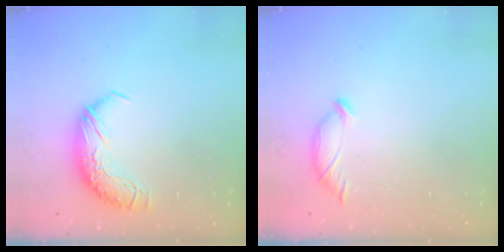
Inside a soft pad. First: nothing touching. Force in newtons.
{"total": 7.0, "press": 7.0, "slide": 0.4}